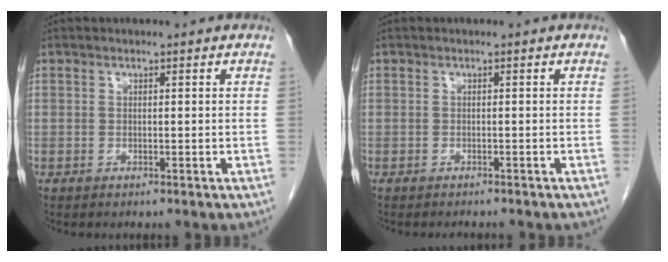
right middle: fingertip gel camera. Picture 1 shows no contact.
{"total": 2.3, "force": [-2.2, 0.4, 0.7], "torque": [-0.014, -0.006, -0.025]}